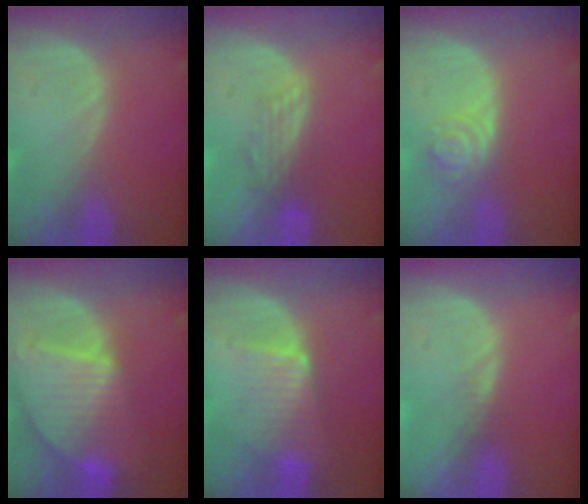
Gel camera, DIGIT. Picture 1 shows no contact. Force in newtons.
{"total": 3.3, "press": 3.1, "slide": 1.2}
{"total": 4.2, "press": 3.7, "slide": 2.0}
{"total": 9.6, "press": 8.3, "slide": 4.8}
{"total": 6.0, "press": 5.8, "slide": 1.7}
{"total": 0.8, "press": 0.8, "slide": 0.1}